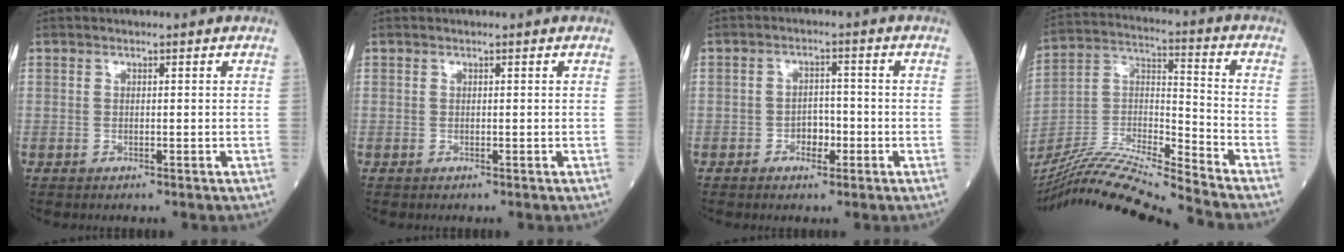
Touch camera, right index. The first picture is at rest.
{"total": 0.0}
{"total": 3.1, "force": [-1.3, 1.9, 2.1], "torque": [-0.030, 0.008, -0.021]}
{"total": 18.7, "force": [-17.4, -1.7, 6.7], "torque": [-0.131, 0.007, -0.313]}